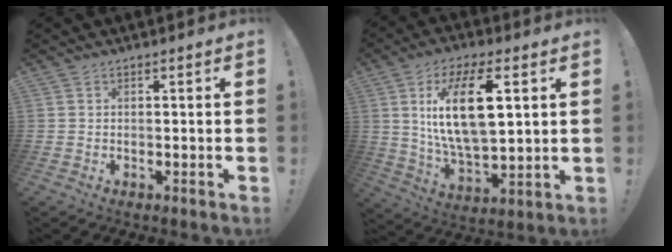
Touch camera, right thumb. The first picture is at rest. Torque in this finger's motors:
{"motor_torque": [-0.20, 2.17, 1.28, 1.30, 0.23]}